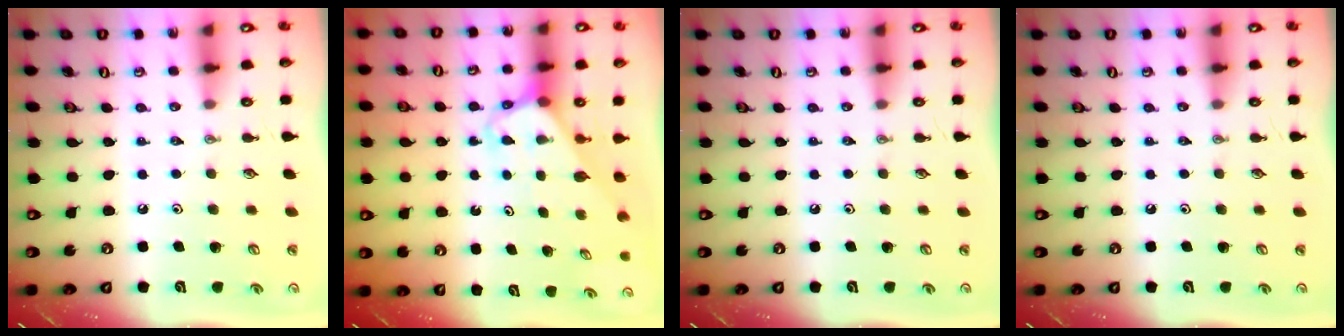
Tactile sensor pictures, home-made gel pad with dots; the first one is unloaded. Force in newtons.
{"total": 3.4, "press": 3.4, "slide": 0.2}
{"total": 0.0}
{"total": 0.0}